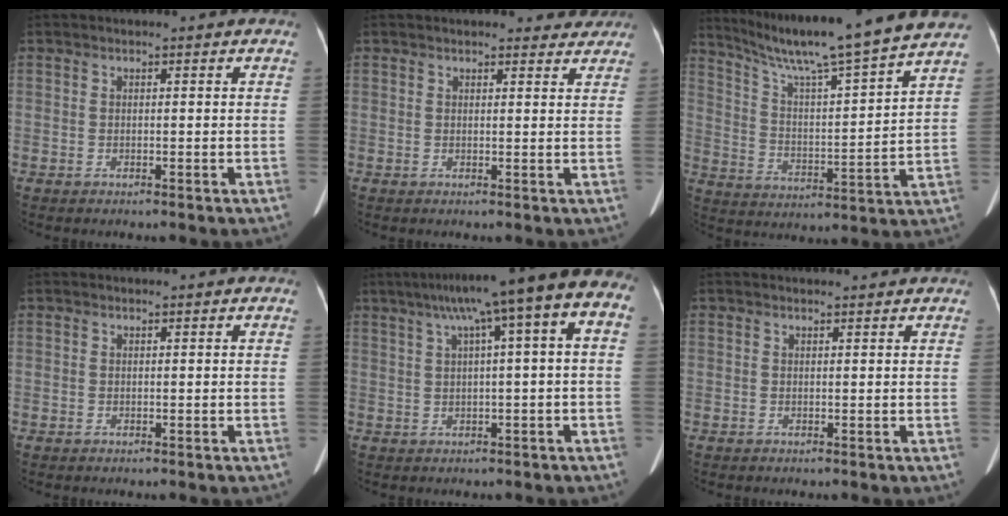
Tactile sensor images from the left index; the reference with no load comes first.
{"total": 5.8, "force": [5.3, 1.9, 1.4], "torque": [0.000, 0.008, 0.050]}
{"total": 19.1, "force": [16.8, -1.6, 9.1], "torque": [-0.159, -0.017, 0.253]}
{"total": 0.0}
{"total": 14.0, "force": [5.9, 0.9, 12.7], "torque": [-0.184, 0.052, 0.071]}
{"total": 2.1, "force": [2.0, 0.5, 0.3], "torque": [-0.007, 0.016, 0.021]}